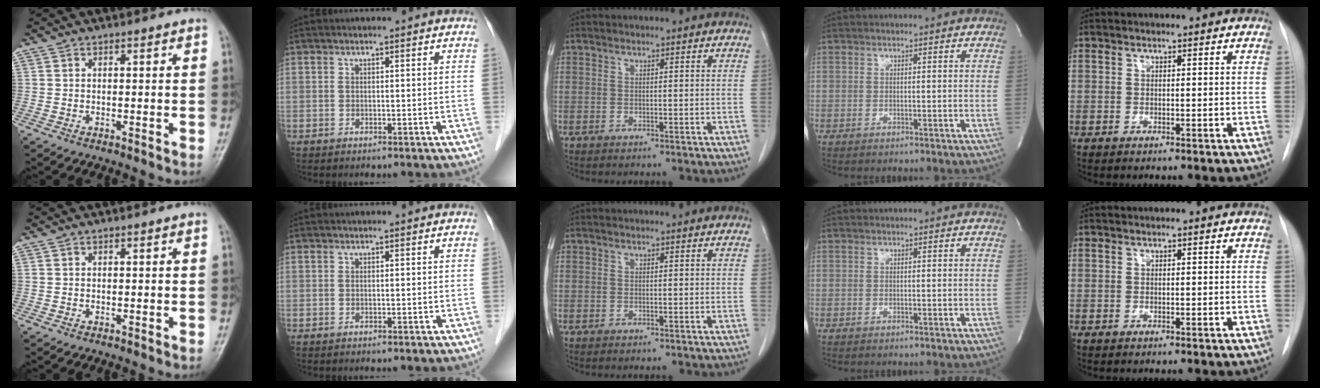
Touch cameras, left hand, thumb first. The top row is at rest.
{}